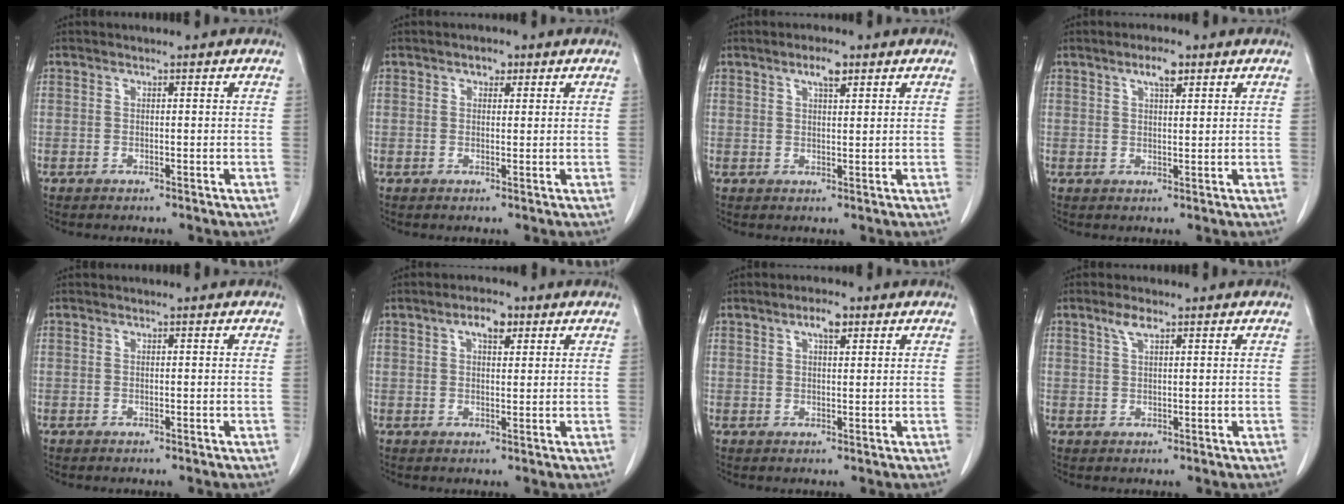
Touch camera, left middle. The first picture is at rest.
{"total": 1.7, "force": [1.0, 1.0, 0.9], "torque": [-0.017, 0.005, 0.014]}
{"total": 3.2, "force": [1.9, 0.8, 2.4], "torque": [-0.045, 0.003, 0.033]}
{"total": 3.4, "force": [2.1, 0.9, 2.6], "torque": [-0.050, 0.004, 0.035]}
{"total": 0.0}
{"total": 3.8, "force": [1.9, 1.6, 2.8], "torque": [-0.050, 0.008, 0.030]}
{"total": 3.1, "force": [1.7, 0.9, 2.5], "torque": [-0.046, 0.005, 0.028]}
{"total": 2.4, "force": [1.5, 0.6, 1.7], "torque": [-0.041, 0.007, 0.032]}